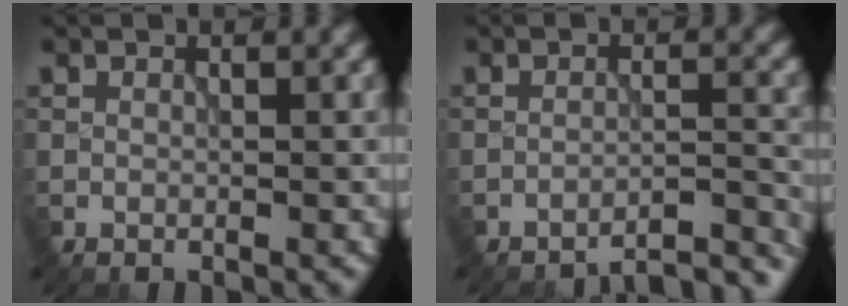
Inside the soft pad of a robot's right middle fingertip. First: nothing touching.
{"total": 7.5, "force": [-7.2, 1.1, 1.8], "torque": [-0.010, 0.009, -0.087]}